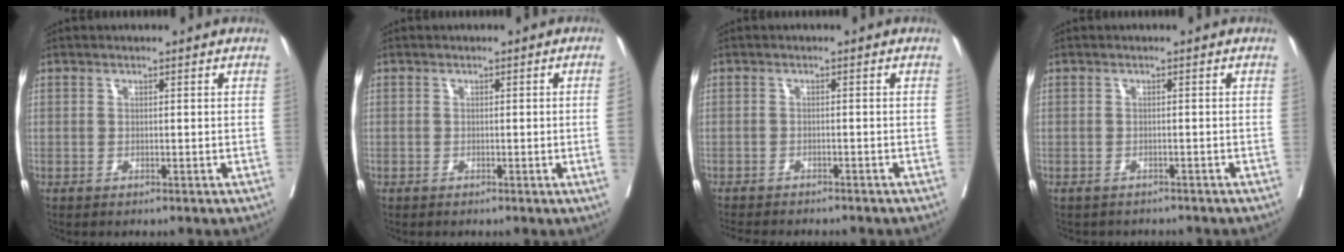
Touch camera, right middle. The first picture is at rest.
{"total": 1.7, "force": [-0.3, -0.5, 1.6], "torque": [-0.020, -0.003, -0.003]}
{"total": 7.9, "force": [-7.1, 1.6, 3.0], "torque": [-0.038, -0.006, -0.098]}
{"total": 3.5, "force": [-3.2, 1.2, 0.4], "torque": [-0.003, -0.001, -0.042]}